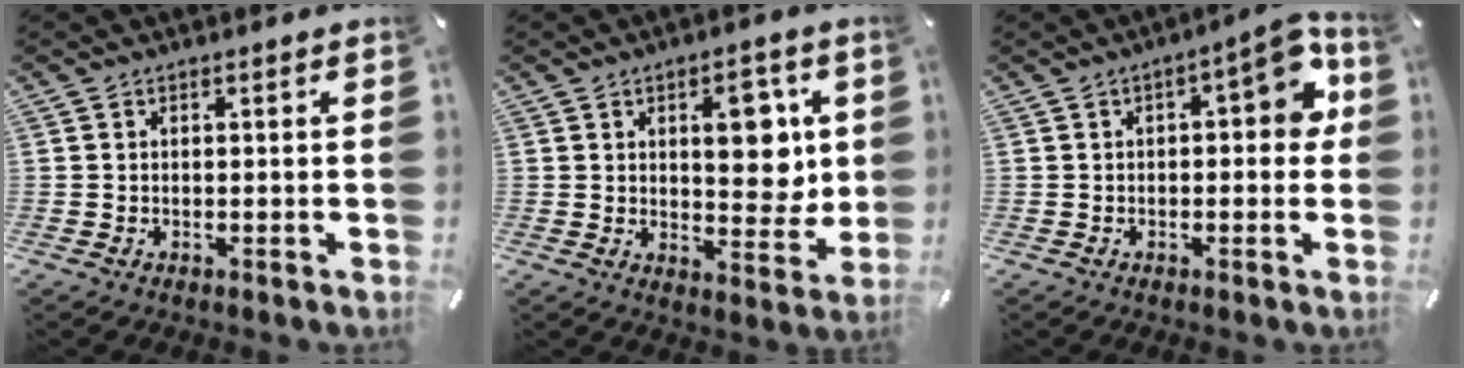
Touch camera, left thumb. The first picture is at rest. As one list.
[{"total": 11.8, "force": [3.1, 6.7, 9.2], "torque": [-0.101, -0.011, 0.045]}, {"total": 9.1, "force": [2.2, 3.7, 8.0], "torque": [-0.093, -0.019, 0.030]}]